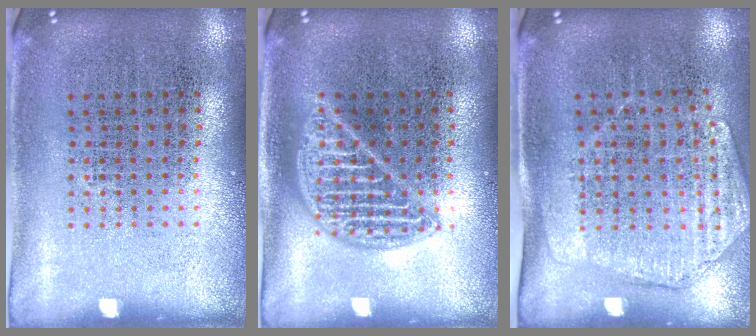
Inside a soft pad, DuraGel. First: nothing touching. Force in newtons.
{"total": 2.1, "press": 2.1, "slide": 0.2}
{"total": 1.7, "press": 1.5, "slide": 0.9}